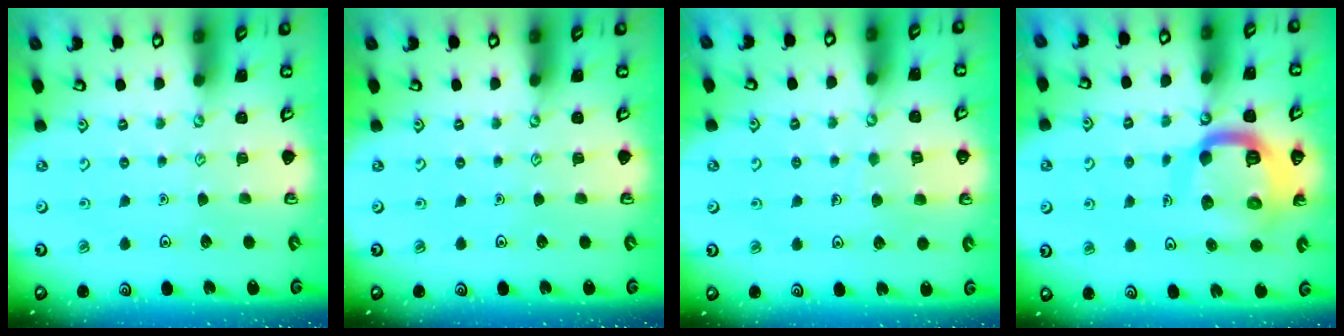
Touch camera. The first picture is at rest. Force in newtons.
{"total": 0.0}
{"total": 5.6, "press": 5.6, "slide": 0.2}
{"total": 15.4, "press": 15.3, "slide": 1.9}